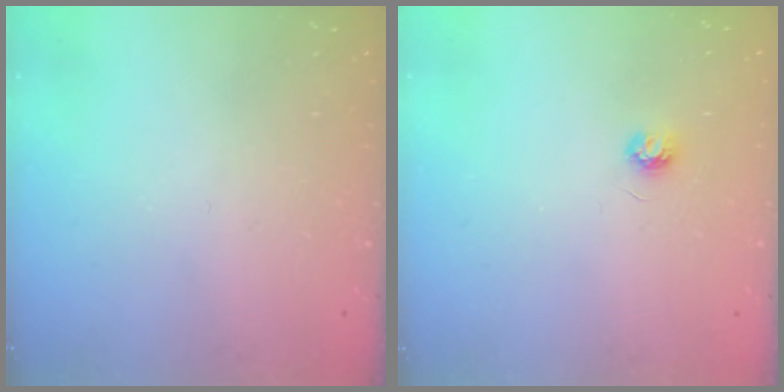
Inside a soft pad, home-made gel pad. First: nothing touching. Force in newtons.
{"total": 3.4, "press": 3.4, "slide": 0.4}